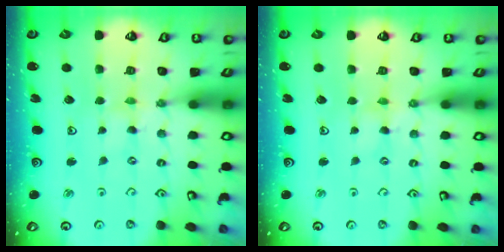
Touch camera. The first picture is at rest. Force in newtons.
{"total": 1.7, "press": 1.7, "slide": 0.3}